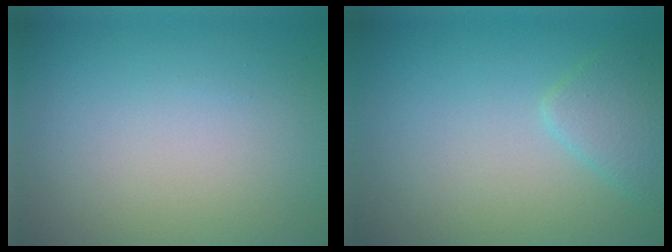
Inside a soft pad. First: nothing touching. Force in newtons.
{"total": 2.4, "press": 2.4, "slide": 0.1}